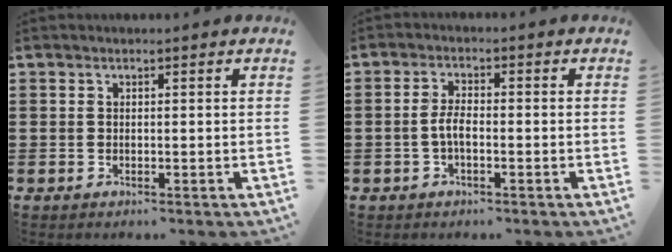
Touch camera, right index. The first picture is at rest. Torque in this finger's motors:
{"motor_torque": [0.61, 0.09, 0.32, 0.08]}